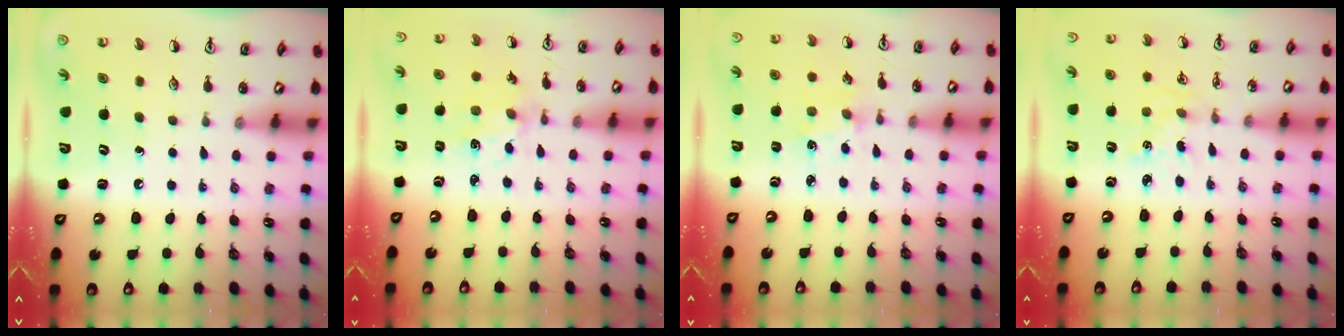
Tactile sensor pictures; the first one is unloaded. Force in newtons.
{"total": 2.4, "press": 2.4, "slide": 0.4}
{"total": 1.0, "press": 1.0, "slide": 0.2}
{"total": 0.6, "press": 0.6, "slide": 0.1}